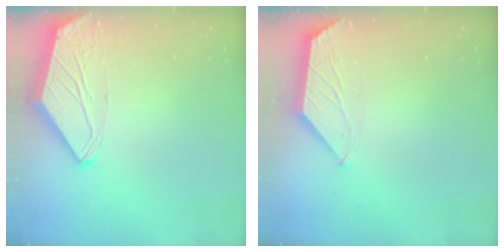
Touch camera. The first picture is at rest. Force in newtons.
{"total": 1.1, "press": 1.0, "slide": 0.4}